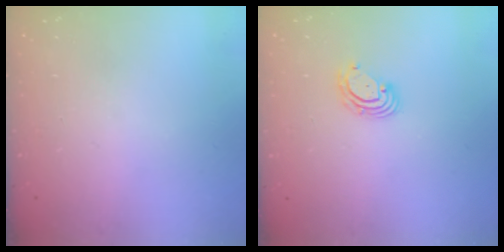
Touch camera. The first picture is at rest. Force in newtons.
{"total": 4.0, "press": 4.0, "slide": 0.4}